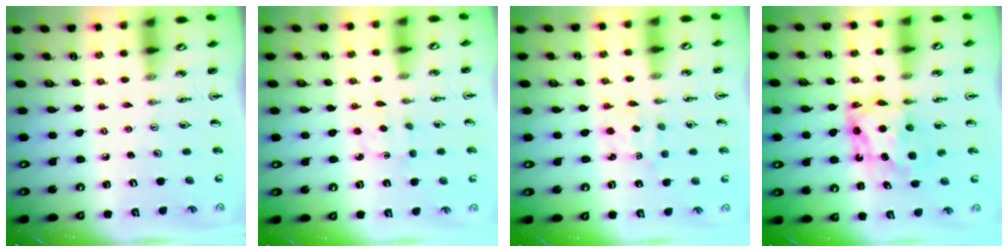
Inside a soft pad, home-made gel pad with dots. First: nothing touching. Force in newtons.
{"total": 2.3, "press": 2.3, "slide": 0.3}
{"total": 1.8, "press": 1.8, "slide": 0.2}
{"total": 7.2, "press": 7.2, "slide": 0.6}